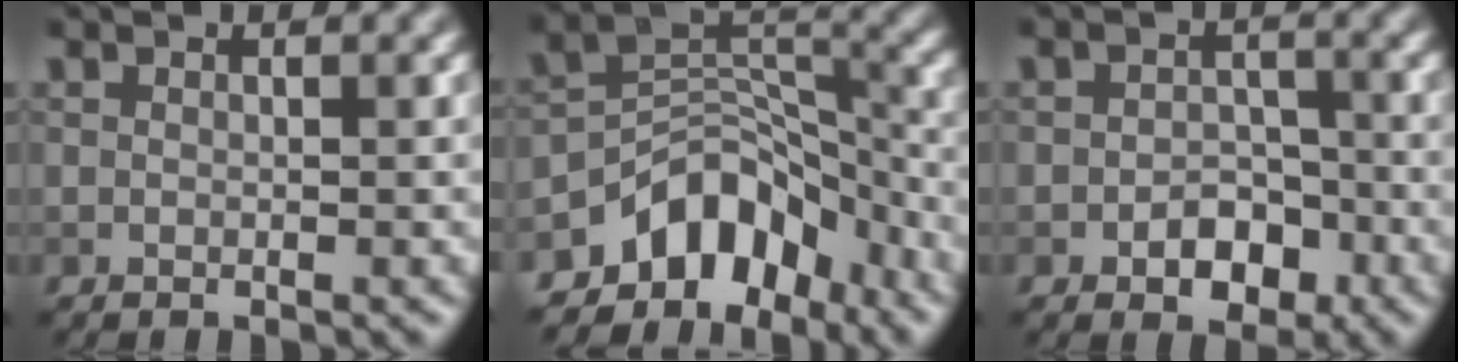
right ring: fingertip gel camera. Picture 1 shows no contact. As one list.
[{"total": 7.4, "force": [-5.0, 4.4, 3.1], "torque": [-0.017, 0.001, -0.091]}, {"total": 3.2, "force": [-1.5, 2.2, 1.8], "torque": [-0.017, 0.001, -0.024]}]